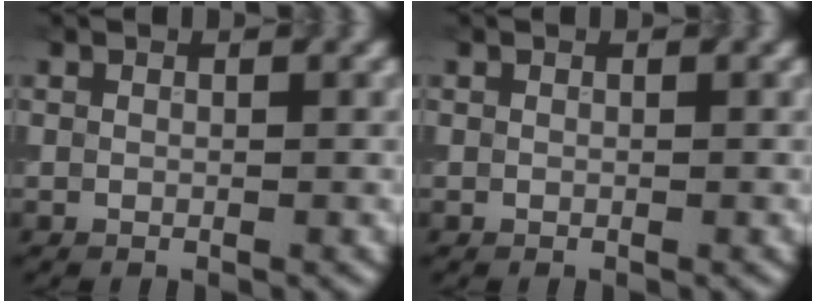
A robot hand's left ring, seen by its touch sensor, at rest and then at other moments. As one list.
[{"total": 0.0}]